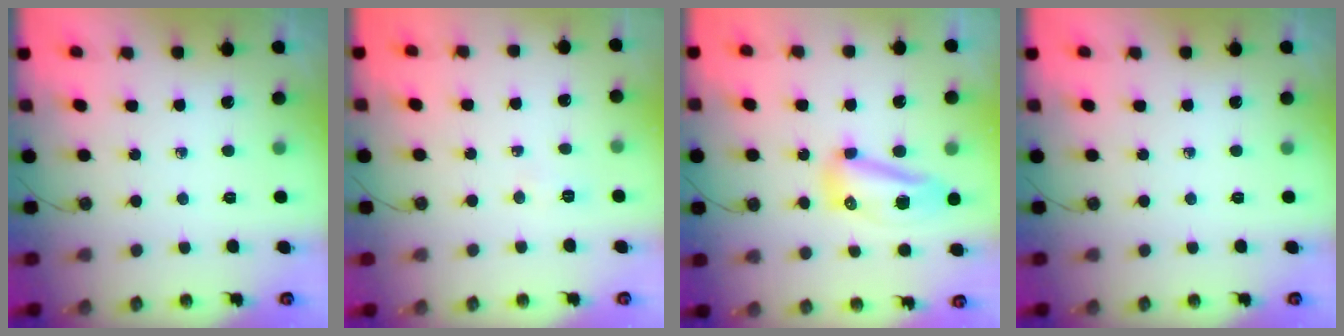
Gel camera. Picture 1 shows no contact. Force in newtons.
{"total": 4.0, "press": 3.9, "slide": 1.1}
{"total": 10.0, "press": 9.9, "slide": 1.3}
{"total": 0.0}